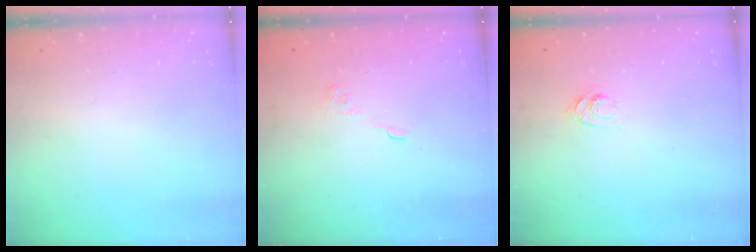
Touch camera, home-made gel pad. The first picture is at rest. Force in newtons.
{"total": 2.1, "press": 1.6, "slide": 1.4}
{"total": 7.2, "press": 7.1, "slide": 1.3}